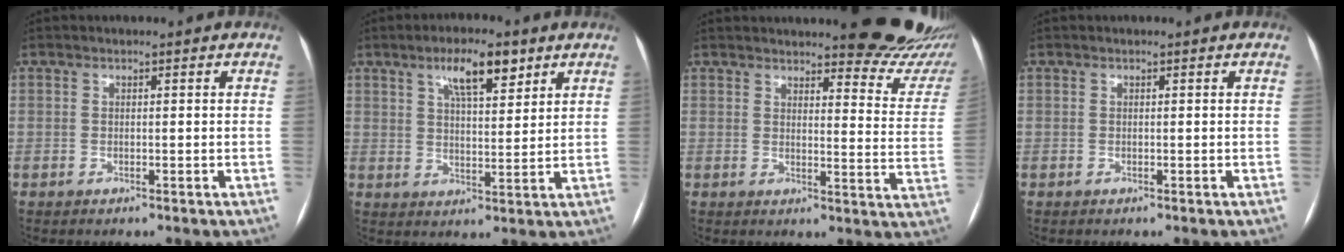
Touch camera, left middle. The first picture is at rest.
{"total": 7.7, "force": [4.6, 2.2, 5.8], "torque": [-0.103, 0.010, 0.078]}
{"total": 16.6, "force": [15.4, 2.6, 5.7], "torque": [-0.044, -0.082, 0.156]}
{"total": 0.0}